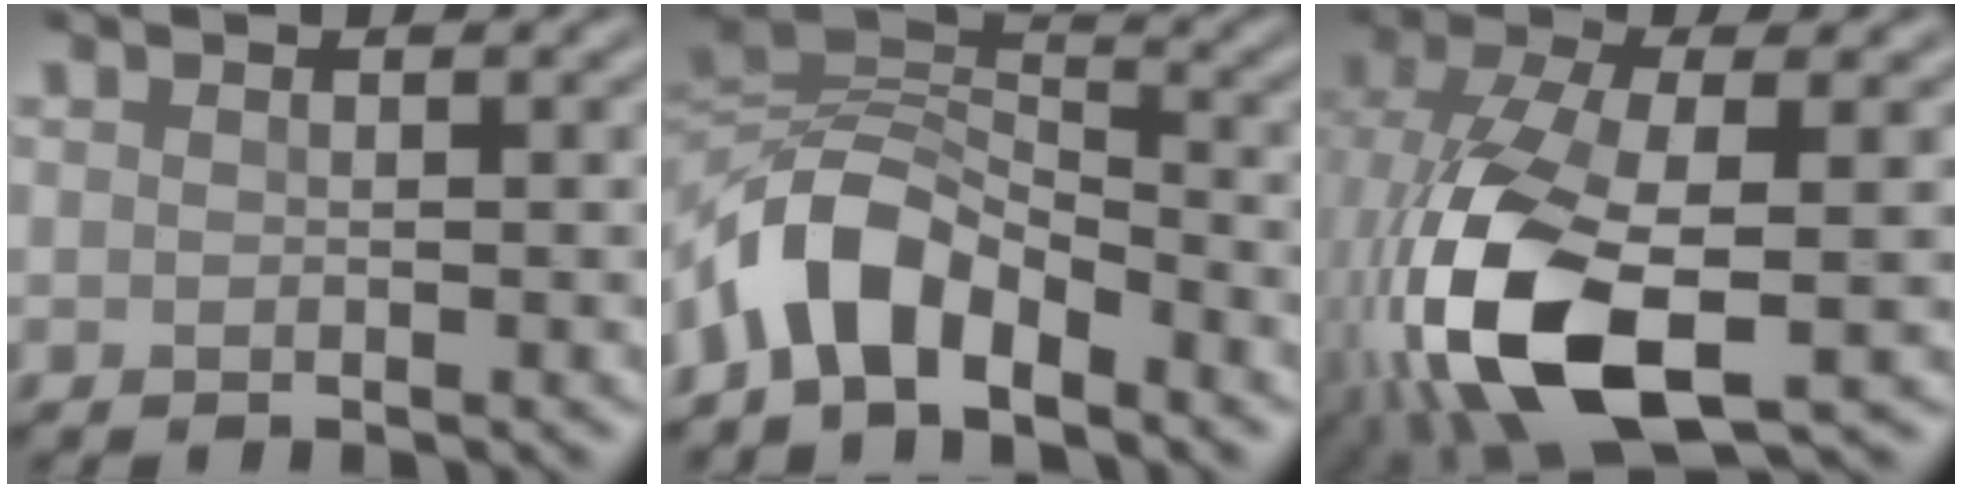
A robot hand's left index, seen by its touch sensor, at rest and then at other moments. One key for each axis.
{"total": 6.5, "fx": -4.3, "fy": 3.2, "fz": 3.7, "tx": -0.059, "ty": 0.005, "tz": -0.090}
{"total": 12.5, "fx": -3.9, "fy": 5.6, "fz": 10.5, "tx": -0.238, "ty": -0.018, "tz": -0.075}